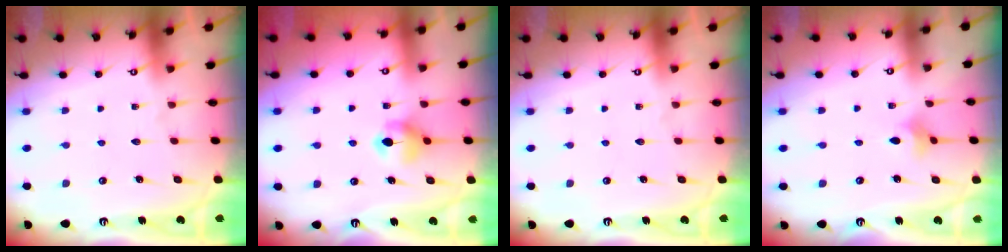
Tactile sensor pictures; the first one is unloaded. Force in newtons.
{"total": 5.7, "press": 5.6, "slide": 0.6}
{"total": 0.0}
{"total": 3.2, "press": 3.1, "slide": 0.6}